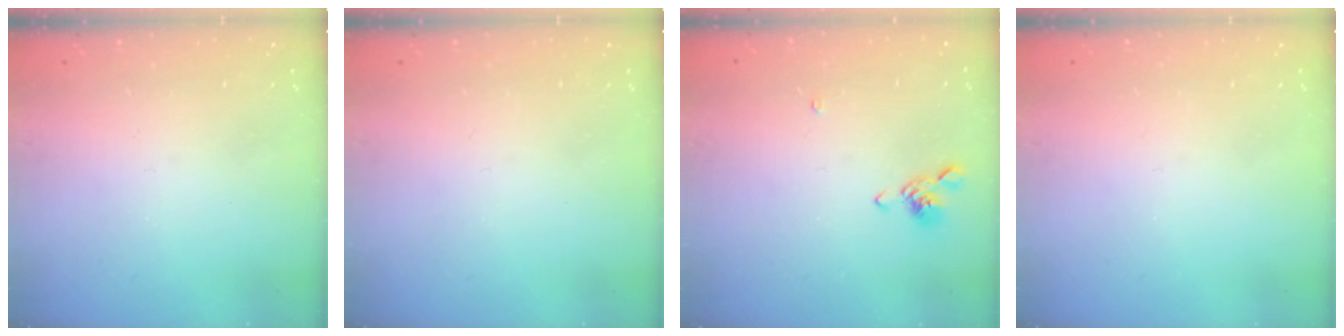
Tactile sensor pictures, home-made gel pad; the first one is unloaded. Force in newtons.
{"total": 0.0}
{"total": 3.2, "press": 3.1, "slide": 0.7}
{"total": 0.0}